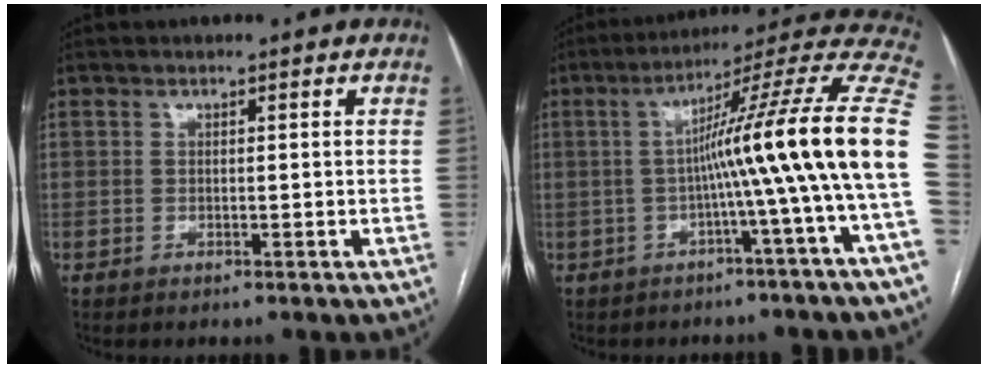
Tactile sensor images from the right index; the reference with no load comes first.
{"total": 18.5, "force": [-2.1, -2.5, 18.2], "torque": [-0.221, 0.035, -0.046]}